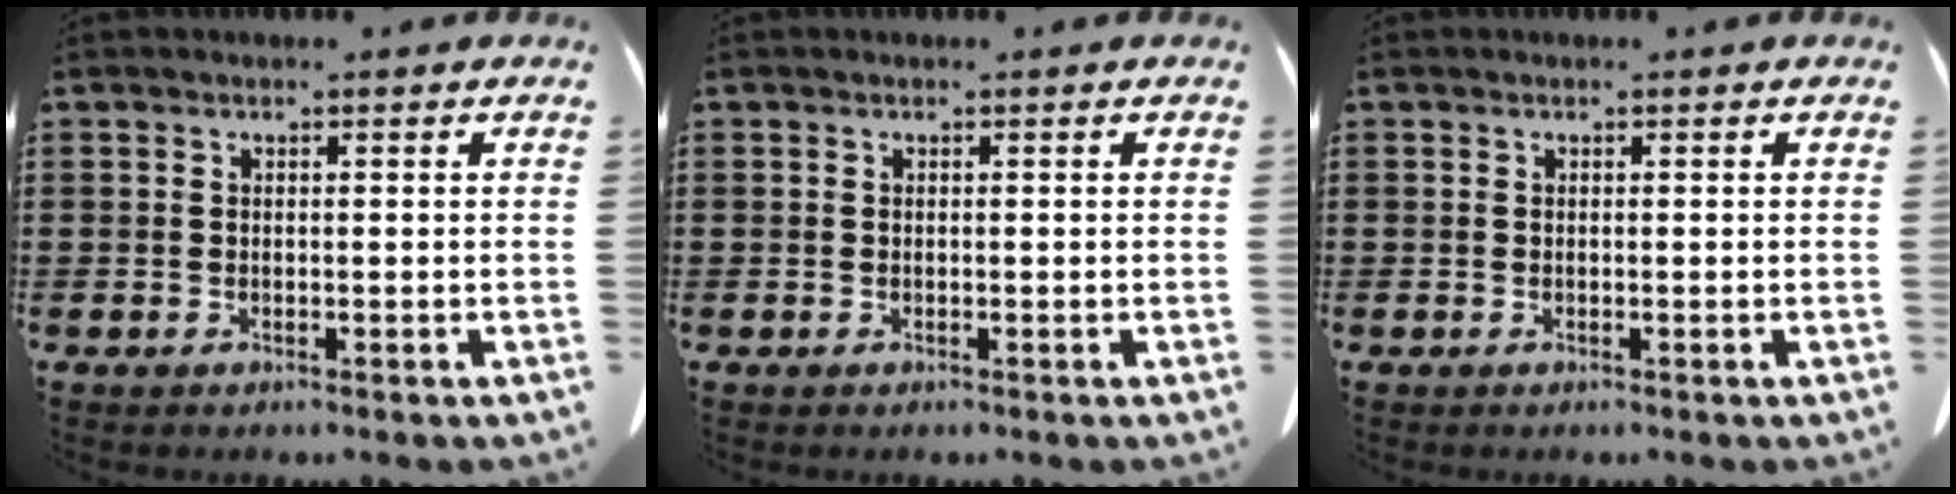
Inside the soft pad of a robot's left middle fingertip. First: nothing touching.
{"total": 0.0}
{"total": 0.0}